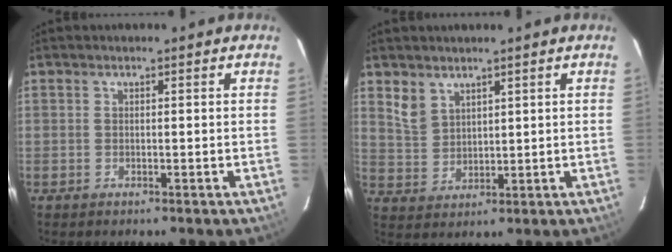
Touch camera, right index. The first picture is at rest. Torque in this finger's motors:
{"motor_torque": [0.07, 0.07, 0.02, 0.03]}